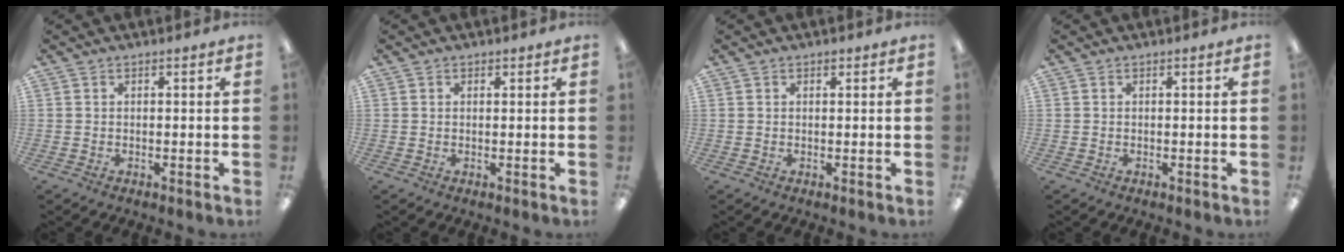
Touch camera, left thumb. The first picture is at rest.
{"total": 0.6, "force": [0.4, 0.4, 0.0], "torque": [0.000, 0.002, 0.008]}
{"total": 0.8, "force": [0.5, 0.5, 0.3], "torque": [-0.007, 0.003, 0.009]}
{"total": 0.0}